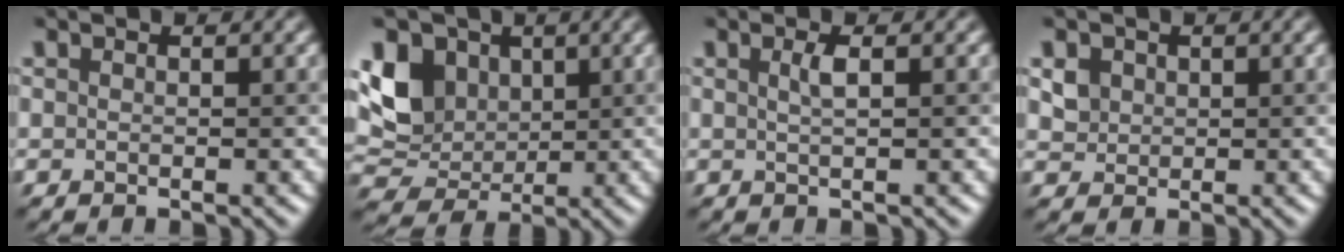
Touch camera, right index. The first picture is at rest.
{"total": 5.8, "force": [1.5, 4.8, 2.9], "torque": [-0.063, -0.001, 0.022]}
{"total": 1.5, "force": [0.3, 0.4, 1.5], "torque": [-0.023, 0.004, 0.003]}
{"total": 2.0, "force": [0.7, 1.8, 0.7], "torque": [-0.016, -0.005, 0.027]}